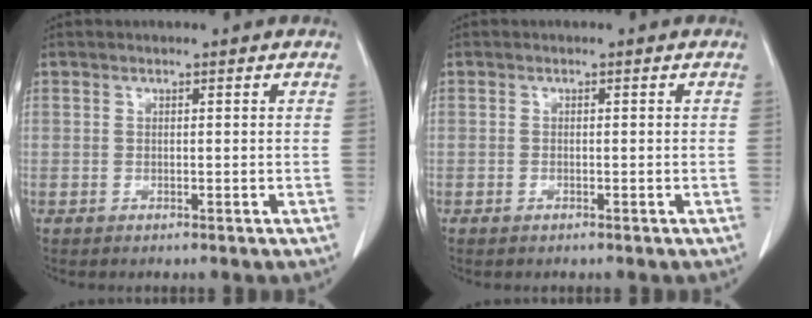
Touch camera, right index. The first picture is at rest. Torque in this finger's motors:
{"motor_torque": [-0.01, 0.07, 0.04, 0.00]}